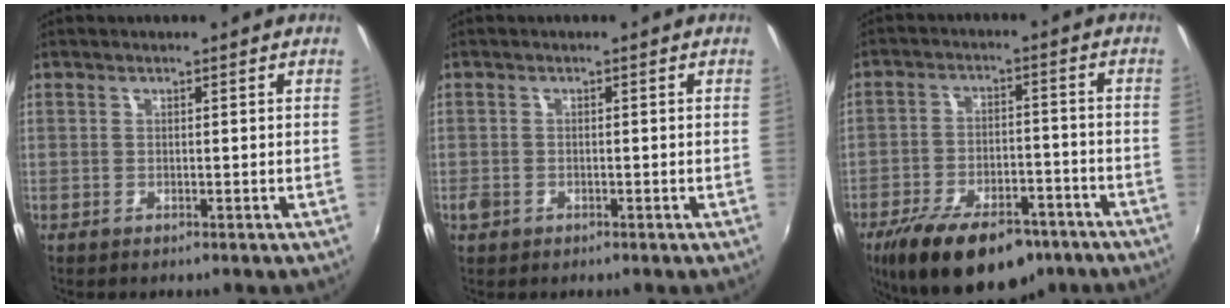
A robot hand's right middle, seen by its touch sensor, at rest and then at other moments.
{"total": 2.1, "force": [-1.2, 1.5, 0.8], "torque": [-0.018, -0.002, -0.023]}
{"total": 19.6, "force": [-13.5, 8.4, 11.4], "torque": [-0.217, -0.022, -0.198]}